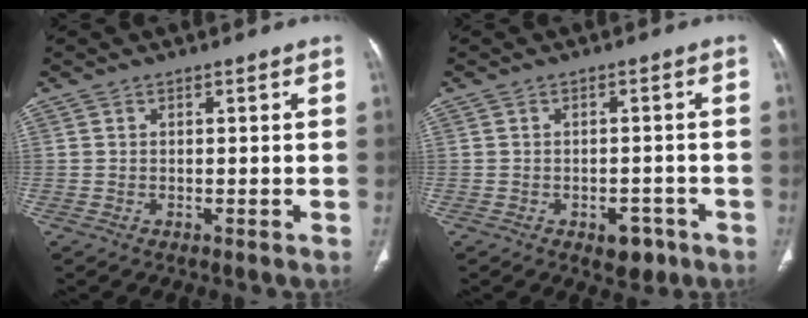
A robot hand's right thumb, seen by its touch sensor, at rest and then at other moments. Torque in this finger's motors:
{"motor_torque": [2.36, 1.65, 0.42, -0.86, -0.01]}